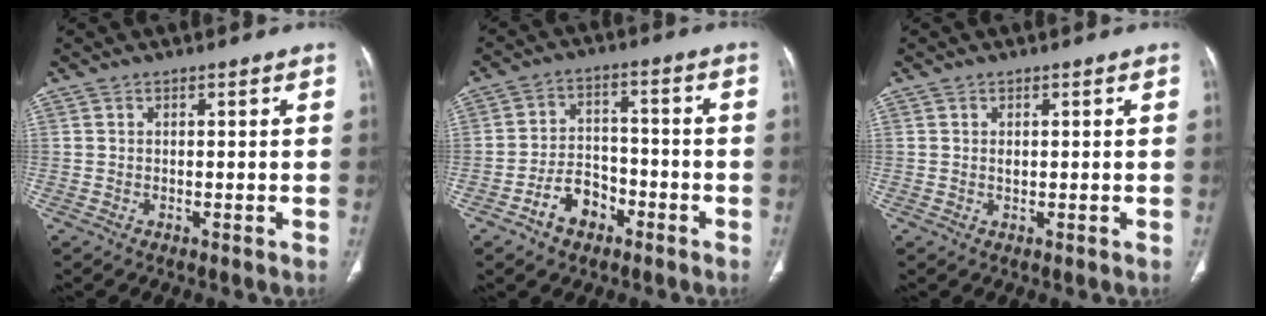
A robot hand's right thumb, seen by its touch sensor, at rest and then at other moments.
{"total": 7.7, "force": [-4.2, 5.2, 3.9], "torque": [-0.047, 0.040, -0.072]}
{"total": 0.8, "force": [0.2, 0.5, 0.6], "torque": [-0.008, 0.001, 0.004]}